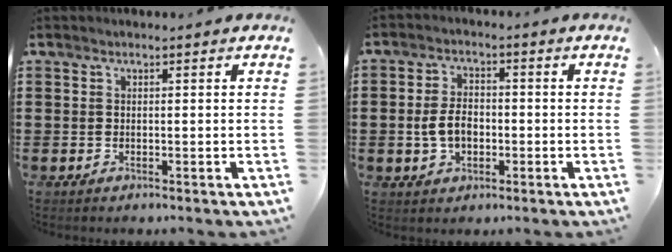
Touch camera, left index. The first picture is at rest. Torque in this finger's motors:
{"motor_torque": [0.35, 0.34, 0.40, 0.07]}